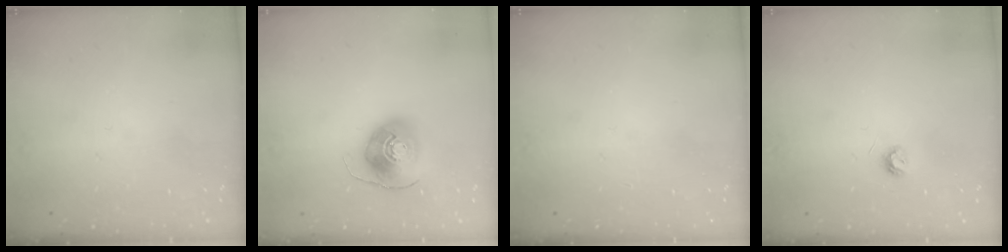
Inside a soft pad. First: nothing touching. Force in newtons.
{"total": 9.8, "press": 9.7, "slide": 1.2}
{"total": 0.0}
{"total": 4.2, "press": 4.2, "slide": 0.6}